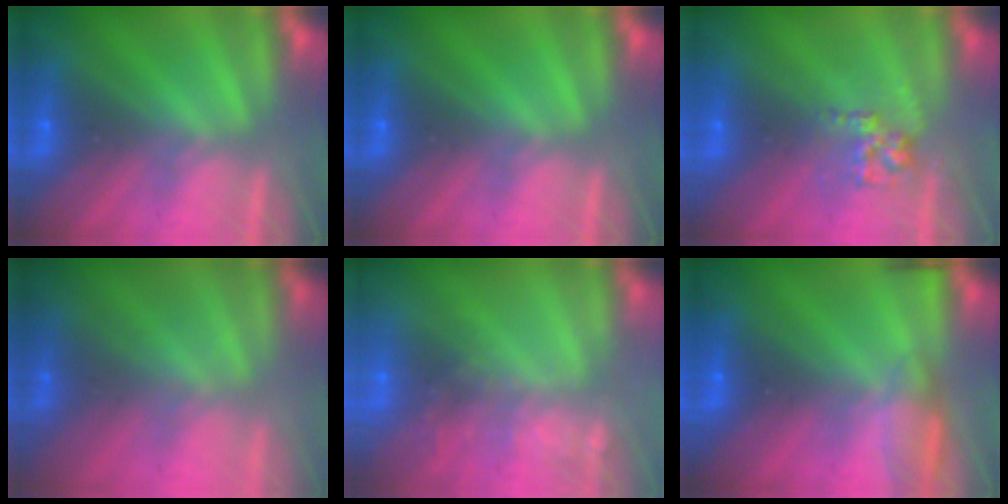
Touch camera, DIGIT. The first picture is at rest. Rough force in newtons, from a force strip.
{"total": 0.0}
{"total": 2.8}
{"total": 1.3}
{"total": 7.8}
{"total": 5.3}